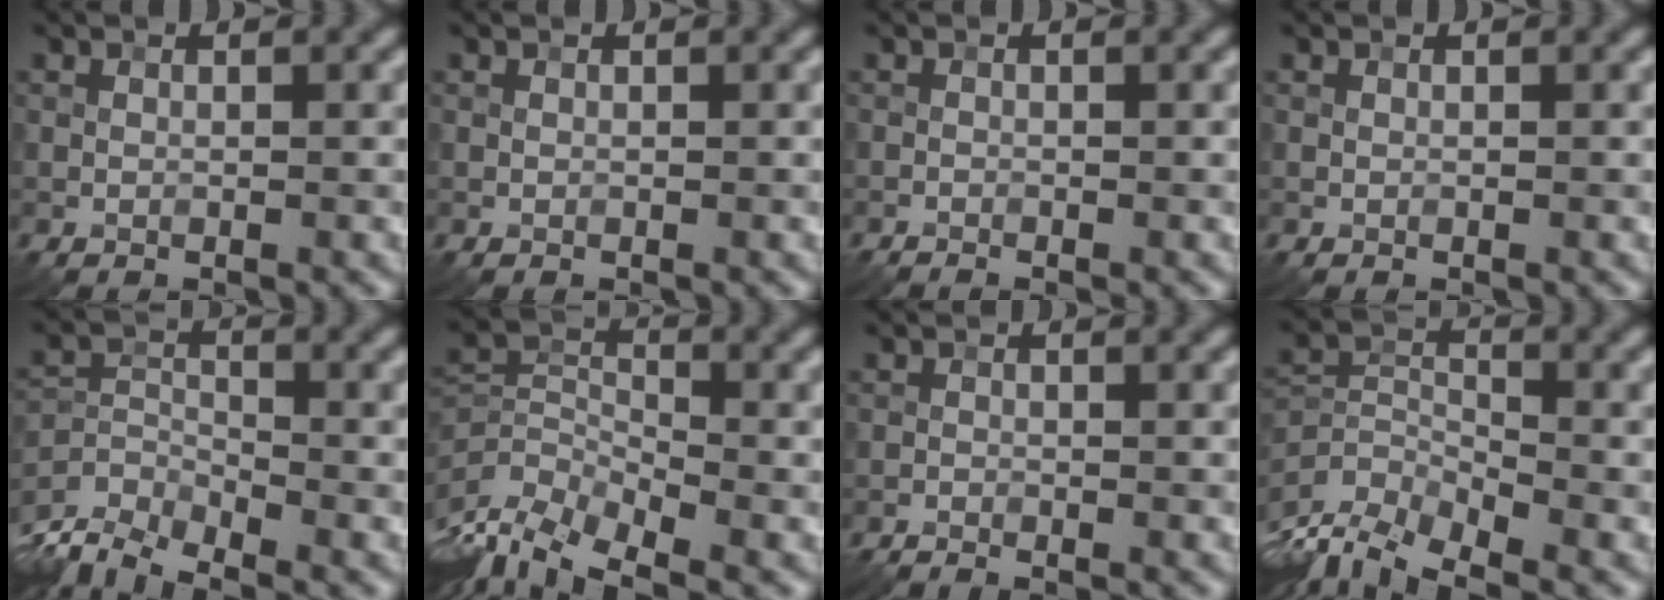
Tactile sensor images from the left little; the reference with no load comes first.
{"total": 0.0}
{"total": 0.6, "force": [-0.6, 0.0, 0.2], "torque": [0.000, 0.000, -0.013]}
{"total": 0.0}
{"total": 6.4, "force": [-5.6, 2.1, 2.3], "torque": [-0.038, -0.018, -0.109]}
{"total": 6.8, "force": [-4.1, 3.4, 4.2], "torque": [-0.082, -0.013, -0.087]}
{"total": 1.0, "force": [-1.0, -0.1, 0.4], "torque": [-0.010, 0.000, -0.022]}
{"total": 6.9, "force": [-4.8, 2.9, 3.9], "torque": [-0.078, -0.016, -0.096]}